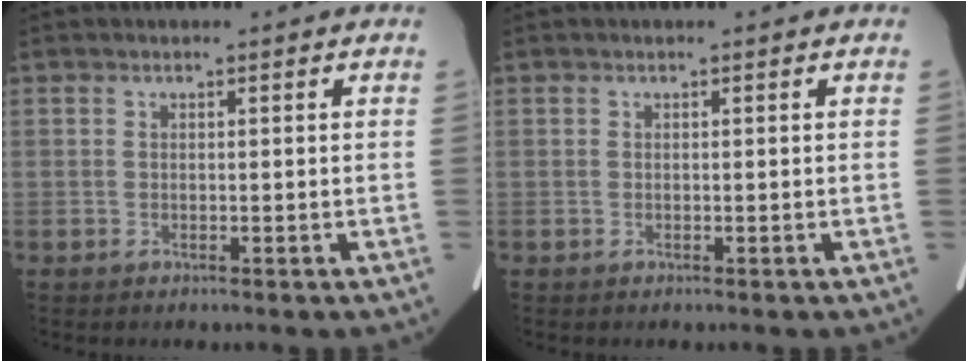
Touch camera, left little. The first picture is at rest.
{"total": 0.0}